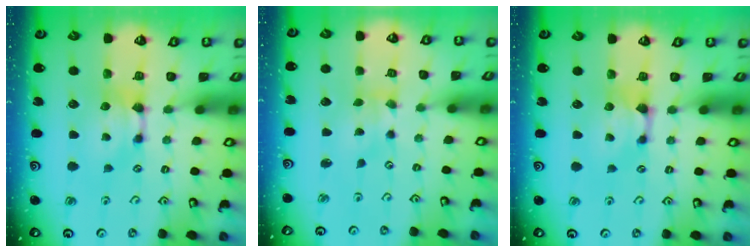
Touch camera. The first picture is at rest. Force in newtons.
{"total": 1.3, "press": 0.7, "slide": 1.1}
{"total": 0.9, "press": 0.6, "slide": 0.7}